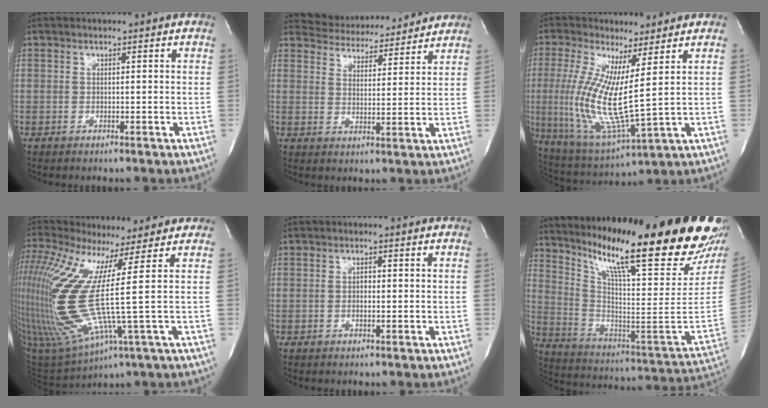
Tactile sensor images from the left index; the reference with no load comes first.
{"total": 13.8, "force": [13.3, 3.0, 2.4], "torque": [-0.032, 0.009, 0.184]}
{"total": 13.5, "force": [1.9, 1.3, 13.3], "torque": [-0.289, -0.019, 0.038]}
{"total": 19.3, "force": [4.1, 0.9, 18.8], "torque": [-0.438, -0.009, 0.084]}
{"total": 1.3, "force": [-0.1, 0.6, 1.2], "torque": [-0.022, 0.002, -0.002]}
{"total": 29.9, "force": [21.8, 2.1, 20.3], "torque": [-0.327, -0.068, 0.318]}